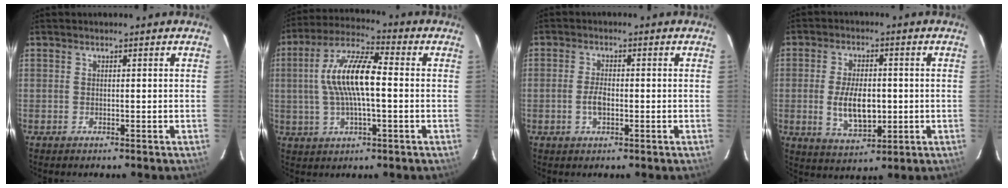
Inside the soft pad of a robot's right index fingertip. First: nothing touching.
{"total": 12.4, "force": [0.2, 3.6, 11.8], "torque": [-0.229, 0.016, 0.000]}
{"total": 3.1, "force": [-0.9, 1.6, 2.6], "torque": [-0.054, 0.002, -0.015]}
{"total": 9.2, "force": [-1.0, 4.6, 7.9], "torque": [-0.154, -0.006, -0.011]}